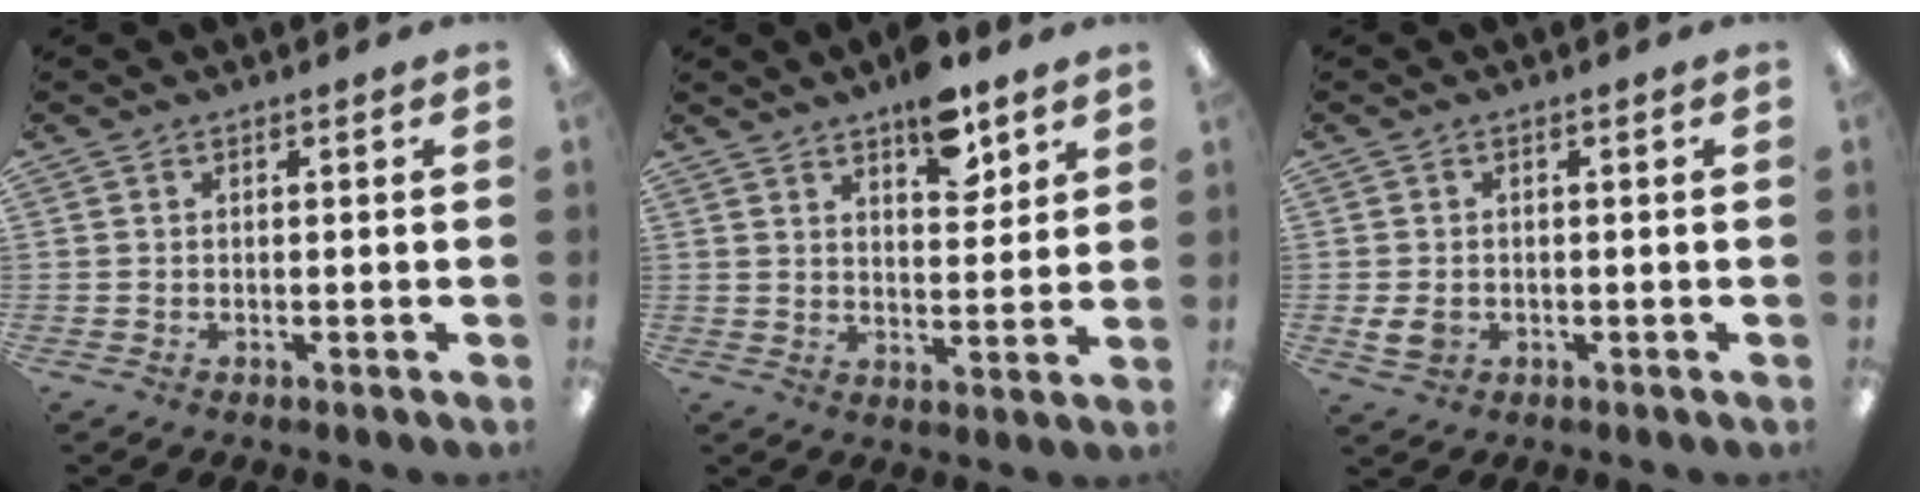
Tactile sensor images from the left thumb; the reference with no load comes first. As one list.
[{"total": 9.9, "force": [6.9, 4.4, 5.5], "torque": [-0.062, -0.038, 0.115]}, {"total": 4.0, "force": [-0.4, 3.3, 2.2], "torque": [-0.042, -0.002, -0.008]}]